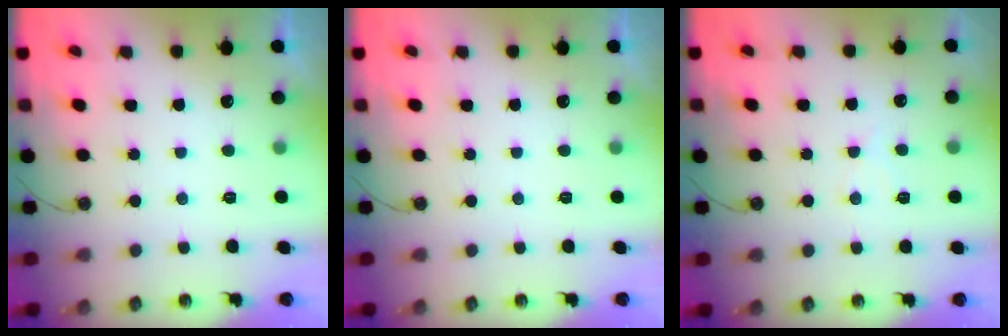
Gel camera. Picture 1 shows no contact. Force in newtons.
{"total": 0.0}
{"total": 4.6, "press": 4.5, "slide": 0.7}